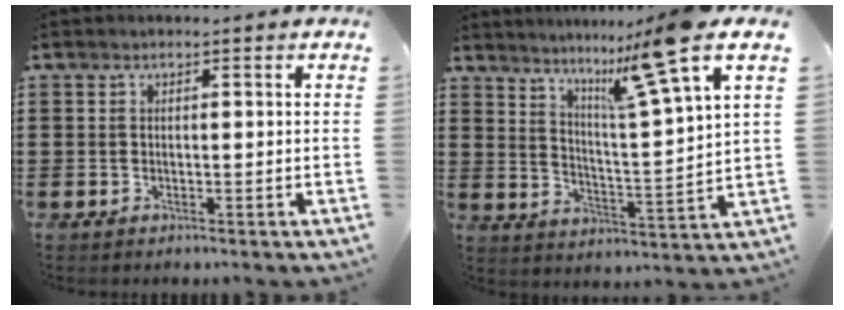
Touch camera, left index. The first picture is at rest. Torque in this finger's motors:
{"motor_torque": [1.11, -1.03, 0.95, 0.21]}